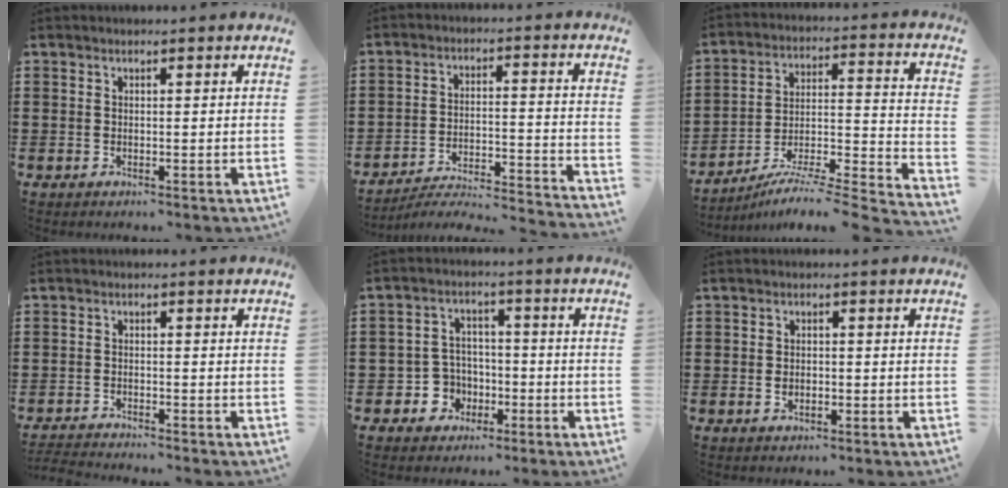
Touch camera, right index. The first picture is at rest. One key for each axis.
{"total": 3.7, "fx": -3.5, "fy": 0.0, "fz": 1.3, "tx": -0.039, "ty": -0.019, "tz": -0.079}
{"total": 5.7, "fx": -4.7, "fy": -0.3, "fz": 3.3, "tx": -0.055, "ty": -0.016, "tz": -0.098}
{"total": 2.1, "fx": -2.0, "fy": -0.2, "fz": -0.2, "tx": -0.001, "ty": -0.001, "tz": -0.044}
{"total": 5.3, "fx": -1.8, "fy": 4.9, "fz": 1.1, "tx": -0.048, "ty": 0.008, "tz": -0.036}
{"total": 1.4, "fx": -0.4, "fy": 0.8, "fz": 1.0, "tx": -0.023, "ty": 0.000, "tz": -0.008}